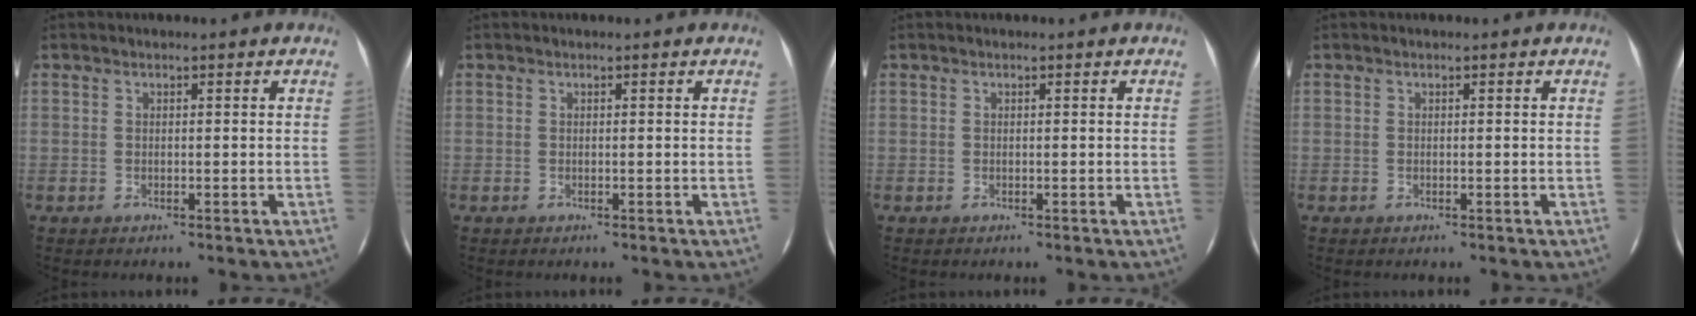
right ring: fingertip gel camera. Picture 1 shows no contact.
{"total": 0.0}
{"total": 0.0}
{"total": 0.0}